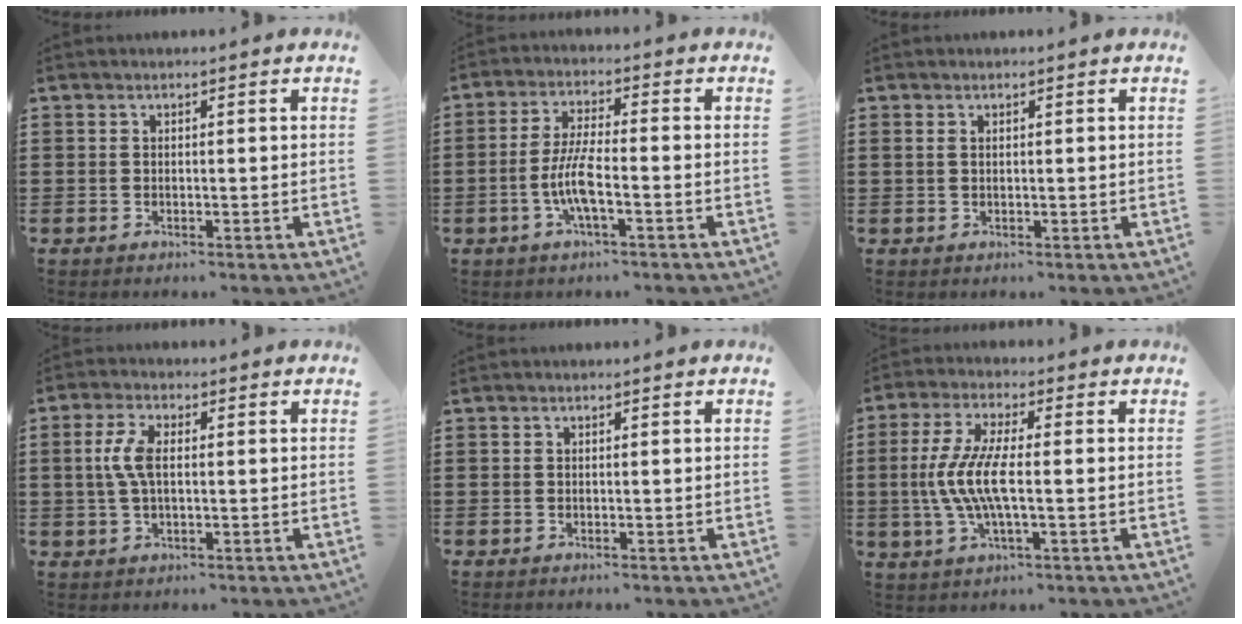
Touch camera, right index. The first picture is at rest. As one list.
[{"total": 6.3, "force": [-2.1, 1.2, 5.8], "torque": [-0.134, -0.013, -0.046]}, {"total": 0.7, "force": [0.3, 0.4, 0.5], "torque": [-0.012, 0.003, 0.005]}, {"total": 5.2, "force": [0.3, 2.1, 4.8], "torque": [-0.118, -0.002, -0.004]}, {"total": 0.0}, {"total": 7.9, "force": [-1.2, 1.9, 7.5], "torque": [-0.173, -0.017, -0.032]}]